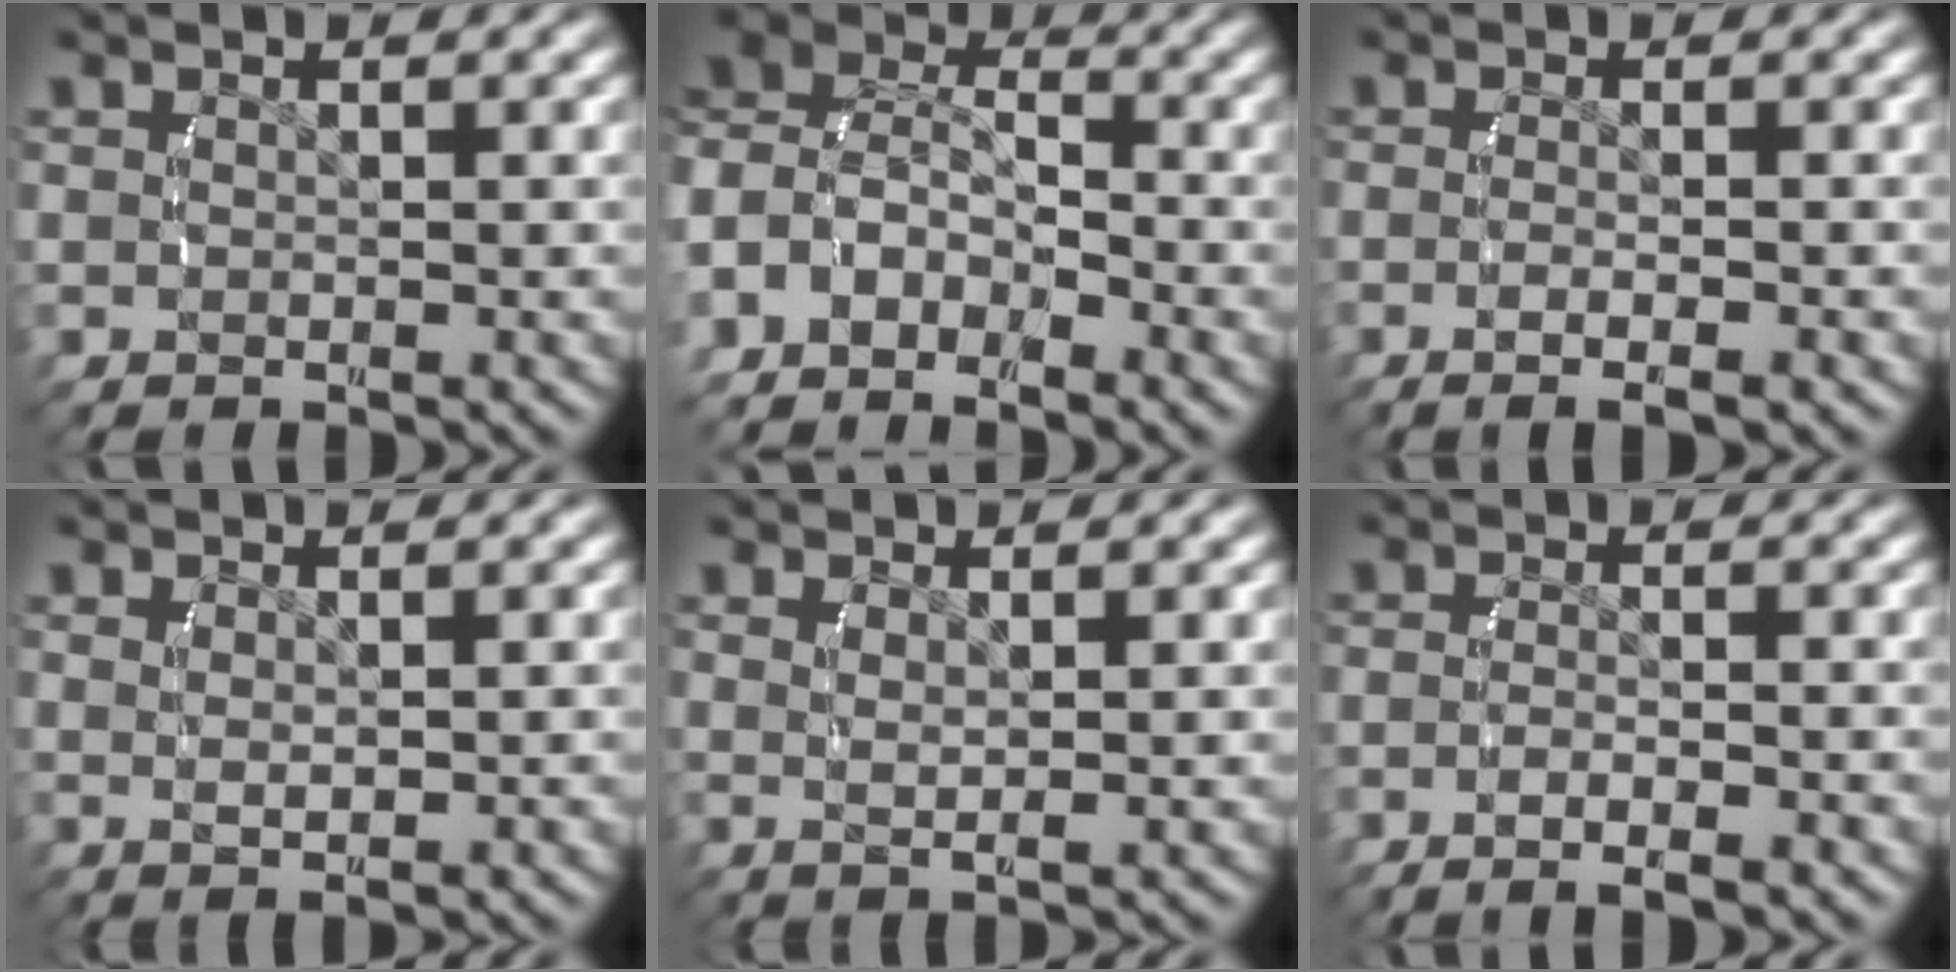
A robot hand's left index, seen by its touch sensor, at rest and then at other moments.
{"total": 7.5, "force": [-0.2, 6.2, 4.2], "torque": [-0.102, -0.011, -0.015]}
{"total": 2.7, "force": [-1.8, 0.1, 2.0], "torque": [-0.036, -0.003, -0.028]}
{"total": 1.3, "force": [0.6, -0.4, 1.0], "torque": [-0.019, -0.007, 0.023]}
{"total": 1.7, "force": [0.9, -0.5, 1.3], "torque": [-0.025, -0.008, 0.027]}
{"total": 3.0, "force": [-2.3, 0.1, 1.9], "torque": [-0.038, -0.004, -0.037]}